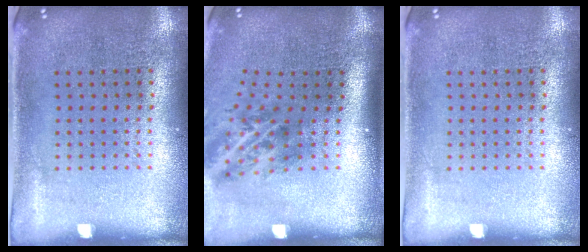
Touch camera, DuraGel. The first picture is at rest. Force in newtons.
{"total": 2.1, "press": 1.3, "slide": 1.6}
{"total": 0.0}